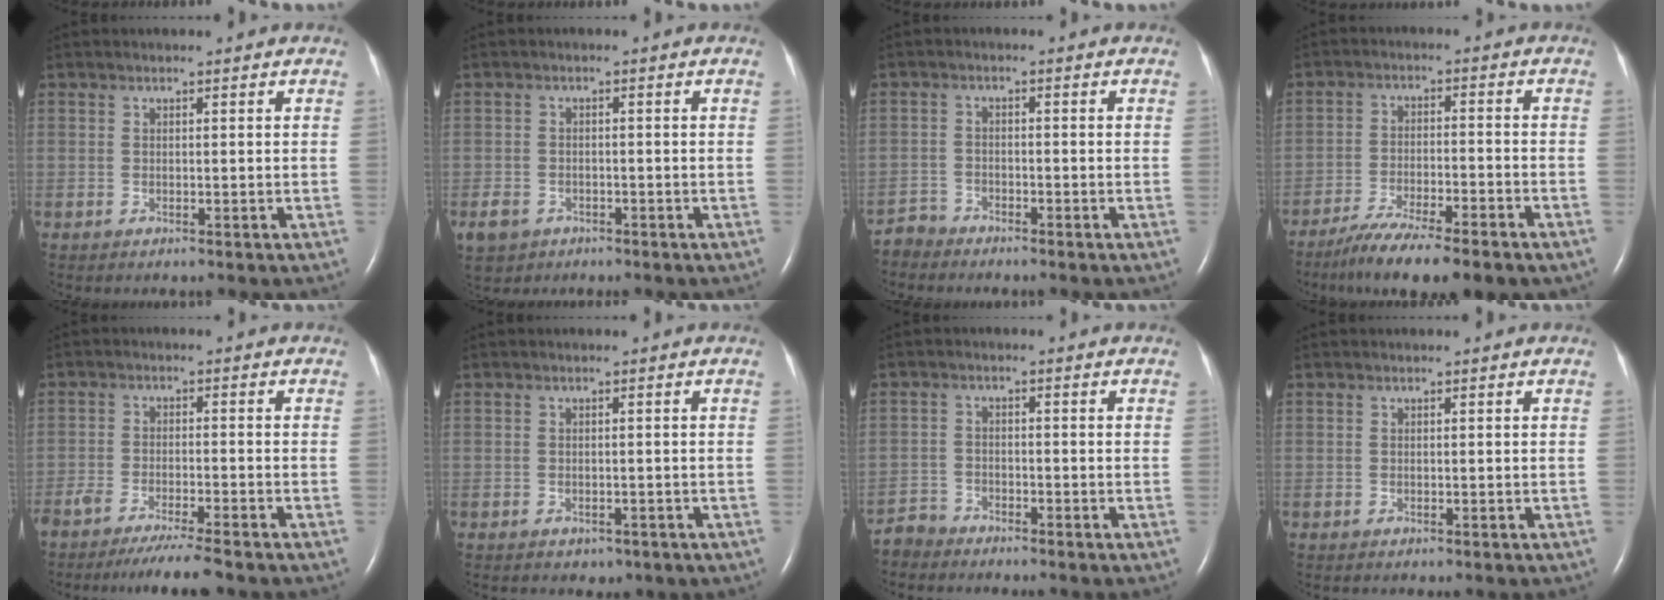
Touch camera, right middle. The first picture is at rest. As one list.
[{"total": 5.4, "force": [-3.2, 4.1, 1.5], "torque": [-0.039, 0.001, -0.049]}, {"total": 2.6, "force": [-2.4, 0.4, -1.0], "torque": [0.021, -0.008, -0.050]}, {"total": 12.2, "force": [-9.4, 1.6, 7.7], "torque": [-0.127, -0.025, -0.148]}, {"total": 8.2, "force": [-7.0, -0.1, 4.3], "torque": [-0.062, -0.022, -0.112]}, {"total": 2.0, "force": [-1.2, 1.5, 0.7], "torque": [-0.011, 0.002, -0.005]}, {"total": 3.1, "force": [-2.9, 0.6, -0.8], "torque": [0.016, -0.007, -0.058]}, {"total": 0.0}]